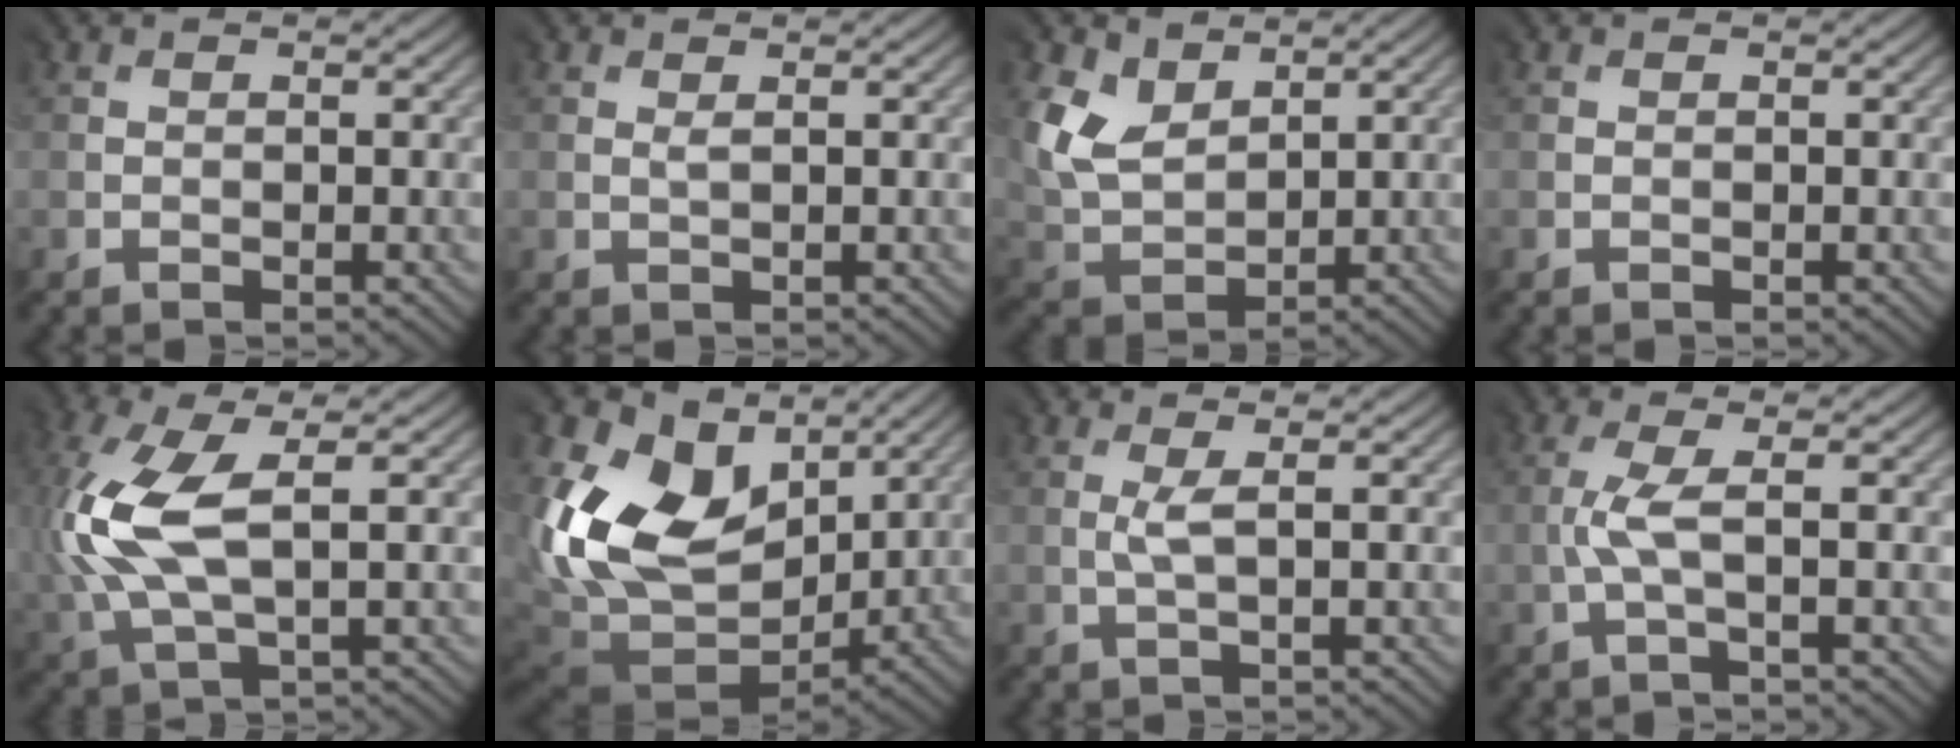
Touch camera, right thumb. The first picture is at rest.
{"total": 0.8, "force": [0.8, -0.3, -0.1], "torque": [-0.002, 0.002, 0.014]}
{"total": 6.2, "force": [4.4, 3.9, 1.8], "torque": [-0.068, 0.004, 0.092]}
{"total": 0.0}
{"total": 8.6, "force": [2.0, 3.7, 7.5], "torque": [-0.199, 0.012, 0.039]}
{"total": 17.2, "force": [5.9, 13.1, 9.4], "torque": [-0.197, 0.000, 0.135]}
{"total": 1.0, "force": [0.7, -0.4, 0.6], "torque": [-0.016, 0.006, 0.013]}
{"total": 1.9, "force": [-0.1, -0.2, 1.9], "torque": [-0.045, 0.010, -0.005]}